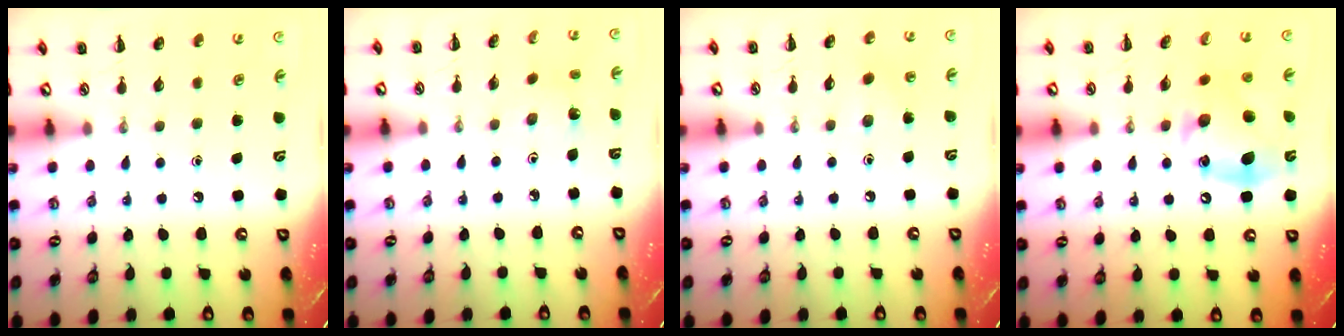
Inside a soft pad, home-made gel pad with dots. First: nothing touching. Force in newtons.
{"total": 1.6, "press": 1.5, "slide": 0.7}
{"total": 2.1, "press": 2.0, "slide": 0.8}
{"total": 13.6, "press": 13.6, "slide": 0.8}